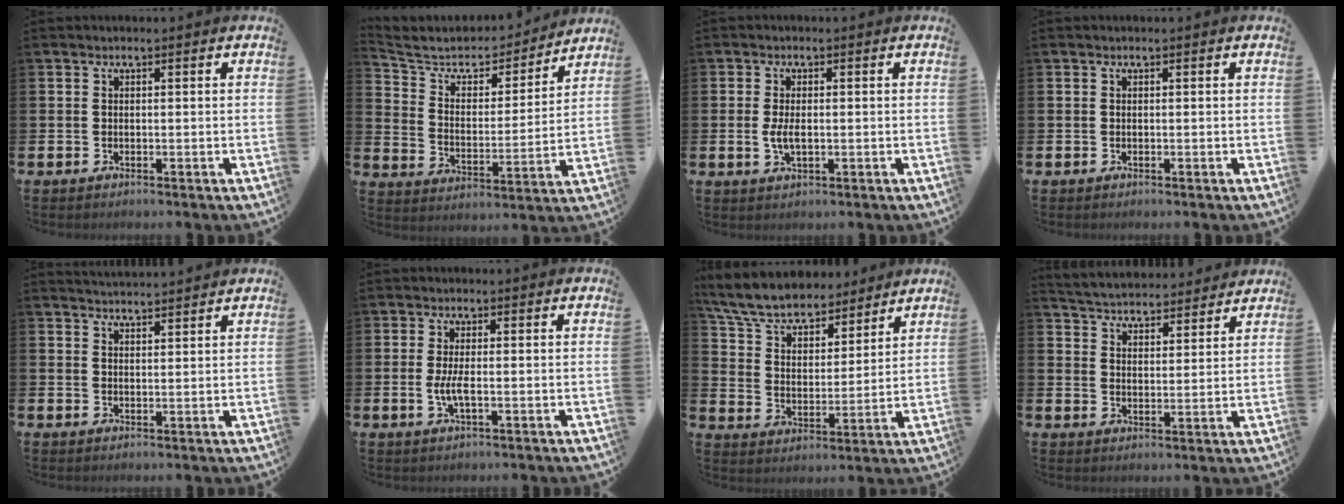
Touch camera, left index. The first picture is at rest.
{"total": 6.7, "force": [5.9, 2.9, 1.4], "torque": [-0.056, -0.048, 0.094]}
{"total": 2.7, "force": [-0.1, 1.2, 2.4], "torque": [-0.038, 0.000, -0.005]}
{"total": 0.0}
{"total": 3.1, "force": [3.1, 0.0, 0.0], "torque": [0.000, -0.019, 0.055]}
{"total": 2.5, "force": [-0.4, 0.5, 2.4], "torque": [-0.044, -0.001, -0.009]}
{"total": 7.7, "force": [7.1, 2.2, 1.9], "torque": [-0.071, -0.049, 0.125]}
{"total": 4.9, "force": [4.8, 0.9, -0.1], "torque": [-0.018, -0.036, 0.084]}